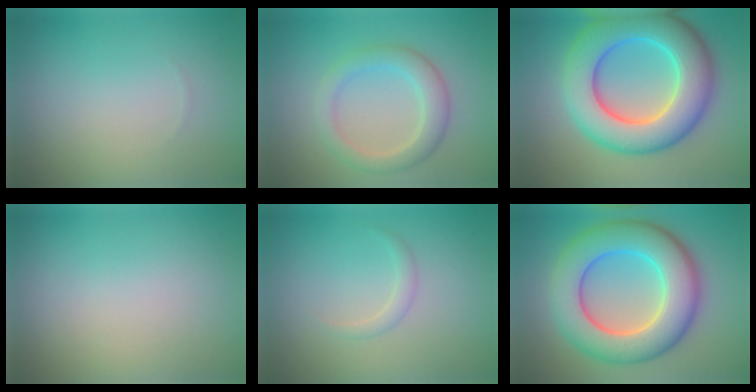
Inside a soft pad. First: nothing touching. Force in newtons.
{"total": 3.5, "press": 3.5, "slide": 0.0}
{"total": 11.3, "press": 11.3, "slide": 0.2}
{"total": 0.0}
{"total": 1.1, "press": 1.1, "slide": 0.1}
{"total": 10.9, "press": 10.9, "slide": 0.1}